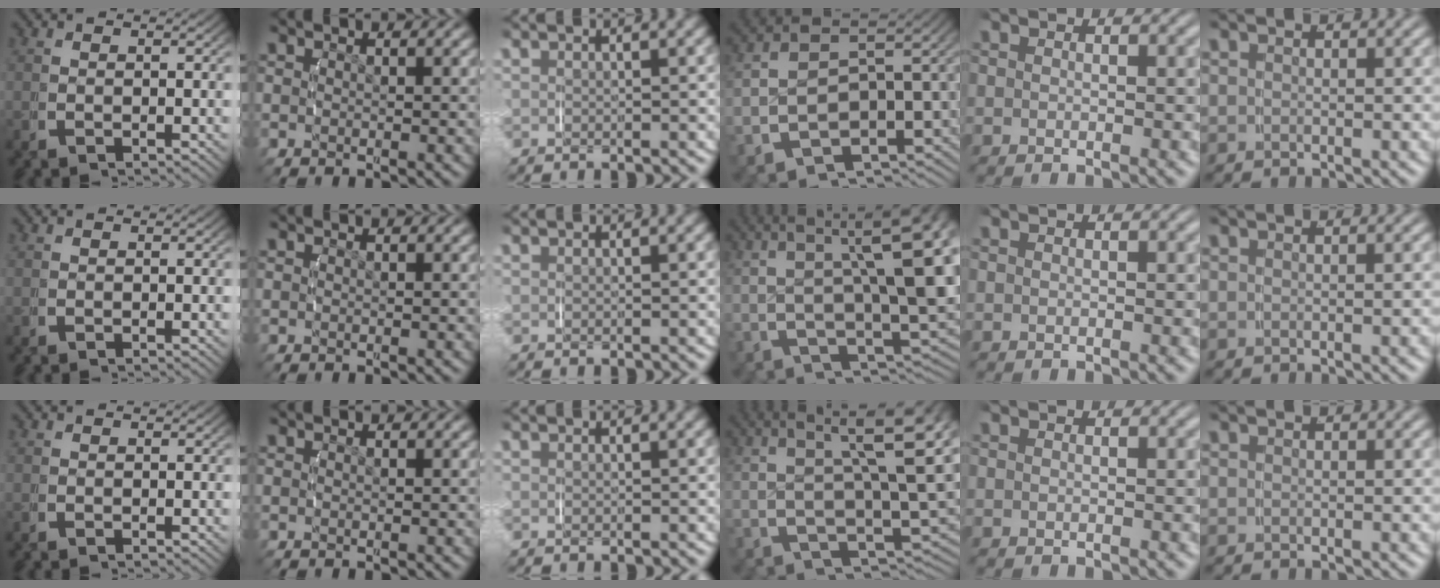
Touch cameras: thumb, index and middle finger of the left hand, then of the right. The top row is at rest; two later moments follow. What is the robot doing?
{"motion": "lift_and_place", "object": "string"}